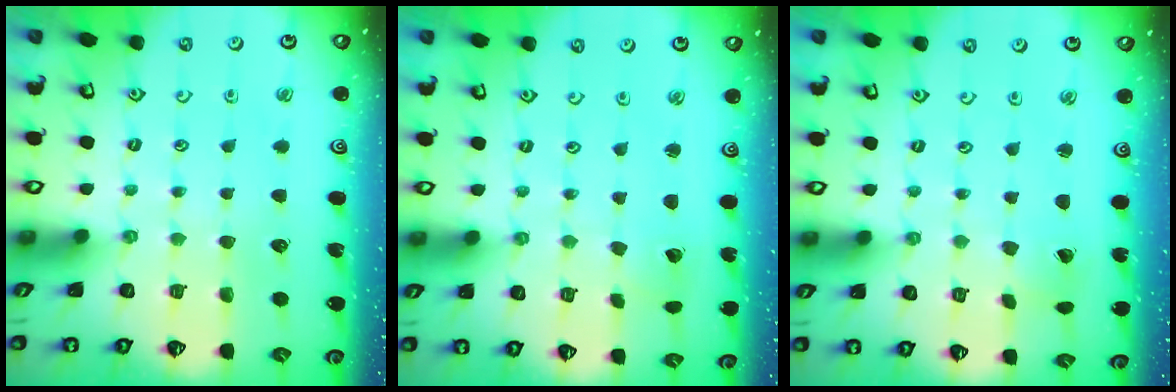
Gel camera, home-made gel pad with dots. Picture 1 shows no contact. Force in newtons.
{"total": 1.3, "press": 1.3, "slide": 0.0}
{"total": 0.0}